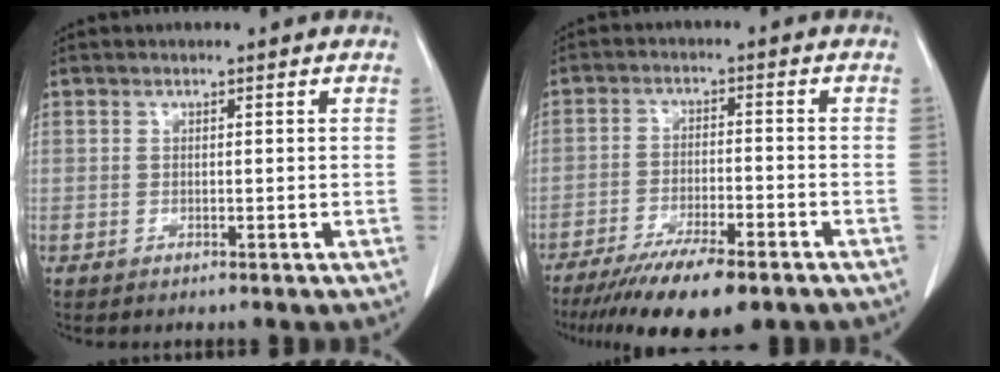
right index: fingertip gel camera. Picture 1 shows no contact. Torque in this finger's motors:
{"motor_torque": [0.44, -0.58, 0.70, 0.15]}